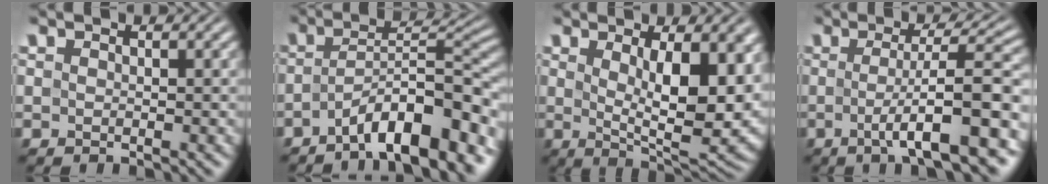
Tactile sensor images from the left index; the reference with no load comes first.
{"total": 9.8, "force": [-5.3, 2.7, 7.8], "torque": [-0.103, 0.012, -0.093]}
{"total": 10.8, "force": [1.7, 4.1, 9.8], "torque": [-0.146, -0.019, 0.036]}
{"total": 9.6, "force": [-2.2, 1.9, 9.1], "torque": [-0.122, 0.005, -0.039]}